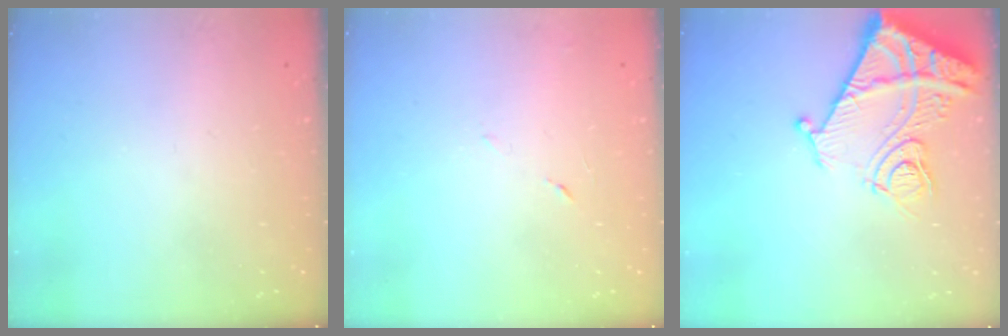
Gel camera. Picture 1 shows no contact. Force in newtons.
{"total": 5.3, "press": 5.3, "slide": 0.6}
{"total": 14.7, "press": 14.6, "slide": 1.7}